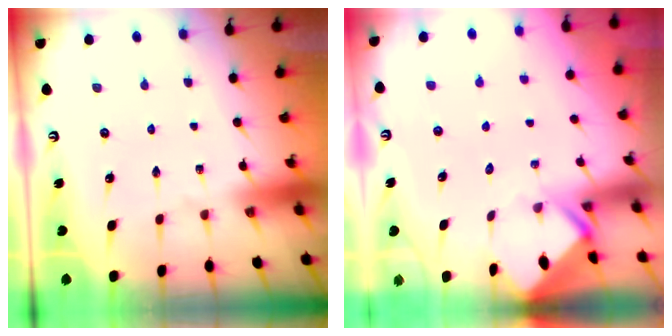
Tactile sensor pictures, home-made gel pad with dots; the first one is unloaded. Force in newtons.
{"total": 2.8, "press": 2.8, "slide": 0.1}